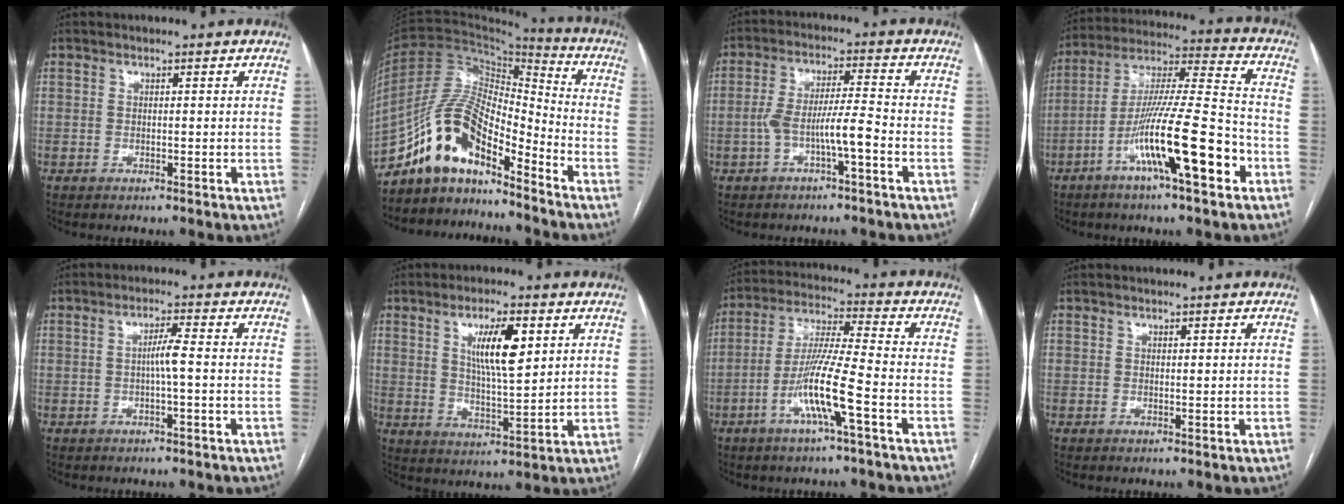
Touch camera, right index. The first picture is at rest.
{"total": 13.2, "force": [-10.2, 3.9, 7.5], "torque": [-0.138, 0.036, -0.186]}
{"total": 6.5, "force": [-2.6, 0.2, 6.0], "torque": [-0.118, 0.022, -0.042]}
{"total": 16.7, "force": [-7.2, 1.0, 15.1], "torque": [-0.272, -0.004, -0.126]}
{"total": 3.0, "force": [-0.3, -0.2, 2.9], "torque": [-0.051, 0.002, -0.005]}
{"total": 9.0, "force": [3.4, 2.1, 8.1], "torque": [-0.142, 0.000, 0.063]}
{"total": 10.8, "force": [-4.2, -0.4, 9.9], "torque": [-0.198, -0.002, -0.083]}
{"total": 0.0}